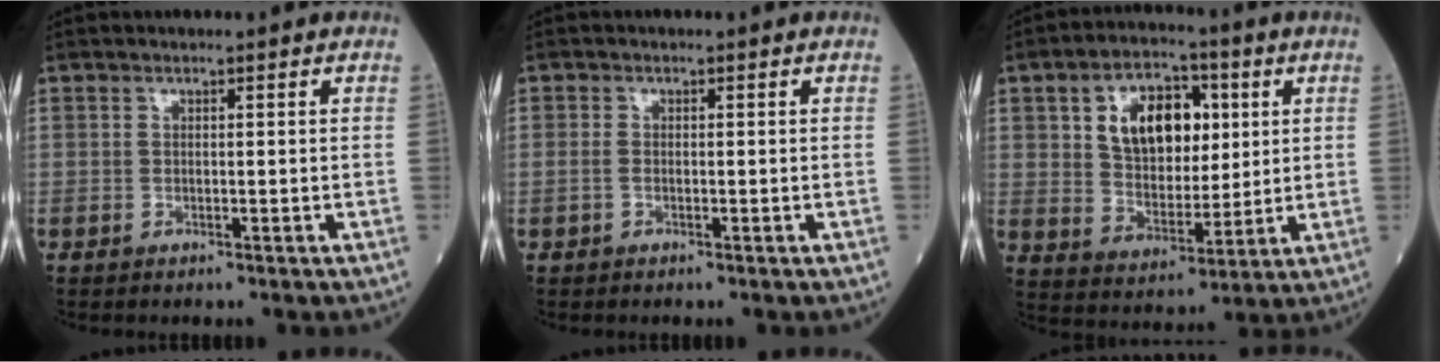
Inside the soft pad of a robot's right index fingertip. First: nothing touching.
{"total": 0.9, "force": [-0.3, 0.6, 0.7], "torque": [-0.017, 0.000, -0.004]}
{"total": 12.0, "force": [3.6, 7.2, 8.9], "torque": [-0.161, 0.020, 0.065]}